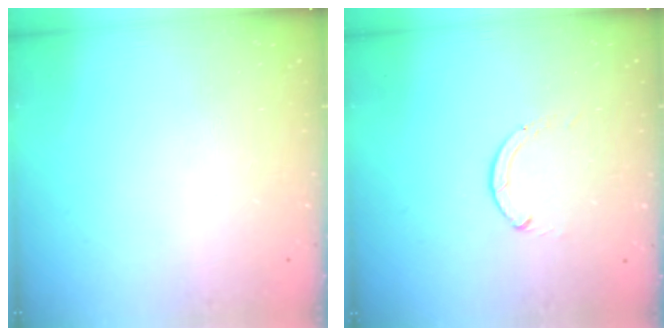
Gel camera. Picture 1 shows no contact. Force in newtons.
{"total": 0.0}